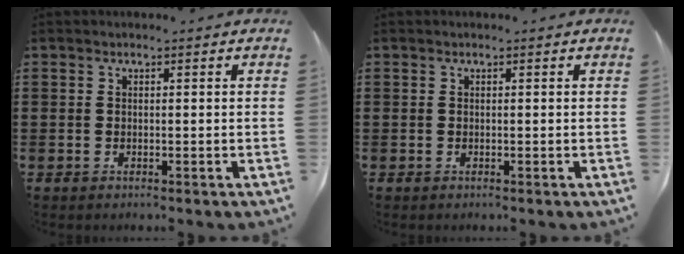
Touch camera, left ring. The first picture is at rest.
{"total": 0.0}